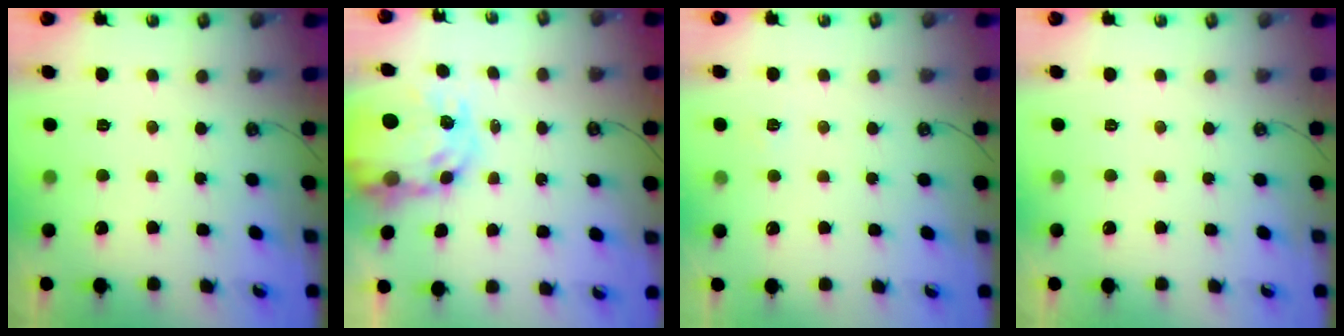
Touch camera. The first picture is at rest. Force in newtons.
{"total": 10.6, "press": 10.6, "slide": 0.9}
{"total": 2.7, "press": 2.6, "slide": 0.4}
{"total": 0.0}